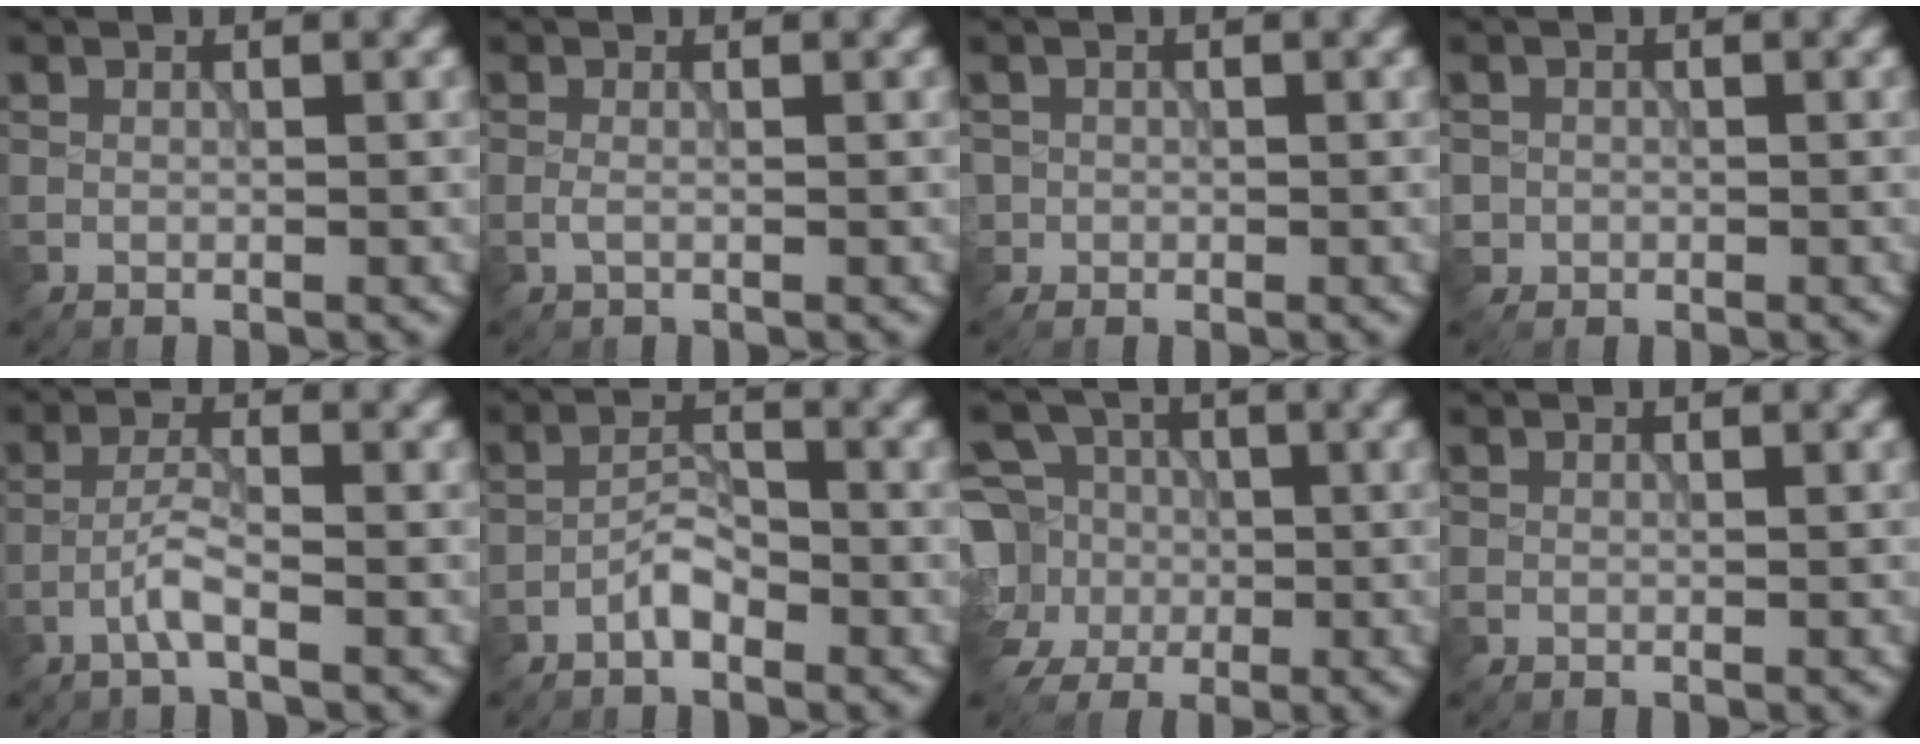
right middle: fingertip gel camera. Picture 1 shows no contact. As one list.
[{"total": 0.8, "force": [-0.3, 0.2, 0.7], "torque": [-0.018, -0.002, -0.007]}, {"total": 1.1, "force": [-0.2, 1.1, -0.1], "torque": [0.014, -0.004, -0.005]}, {"total": 1.1, "force": [-0.3, 1.0, -0.1], "torque": [0.015, -0.004, -0.005]}, {"total": 2.4, "force": [-1.4, 0.3, 1.9], "torque": [-0.042, 0.009, -0.034]}, {"total": 2.4, "force": [-1.6, 0.8, 1.5], "torque": [-0.025, 0.009, -0.034]}, {"total": 8.2, "force": [-1.2, 7.2, 3.6], "torque": [-0.085, 0.013, -0.052]}, {"total": 0.0}]